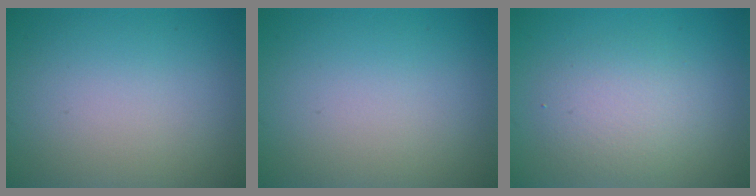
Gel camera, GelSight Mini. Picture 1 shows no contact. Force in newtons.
{"total": 0.0}
{"total": 3.2, "press": 3.2, "slide": 0.3}